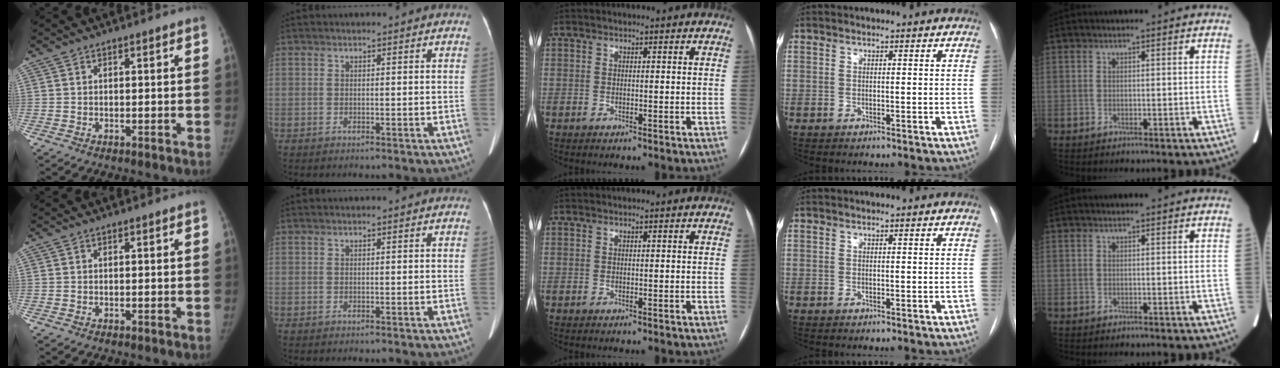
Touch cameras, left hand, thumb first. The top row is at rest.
{}